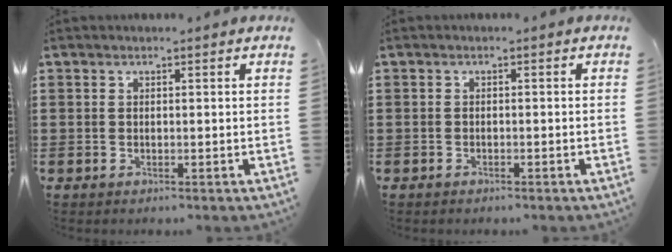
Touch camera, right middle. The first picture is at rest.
{"total": 0.5, "force": [-0.5, 0.2, 0.1], "torque": [-0.002, 0.000, -0.011]}